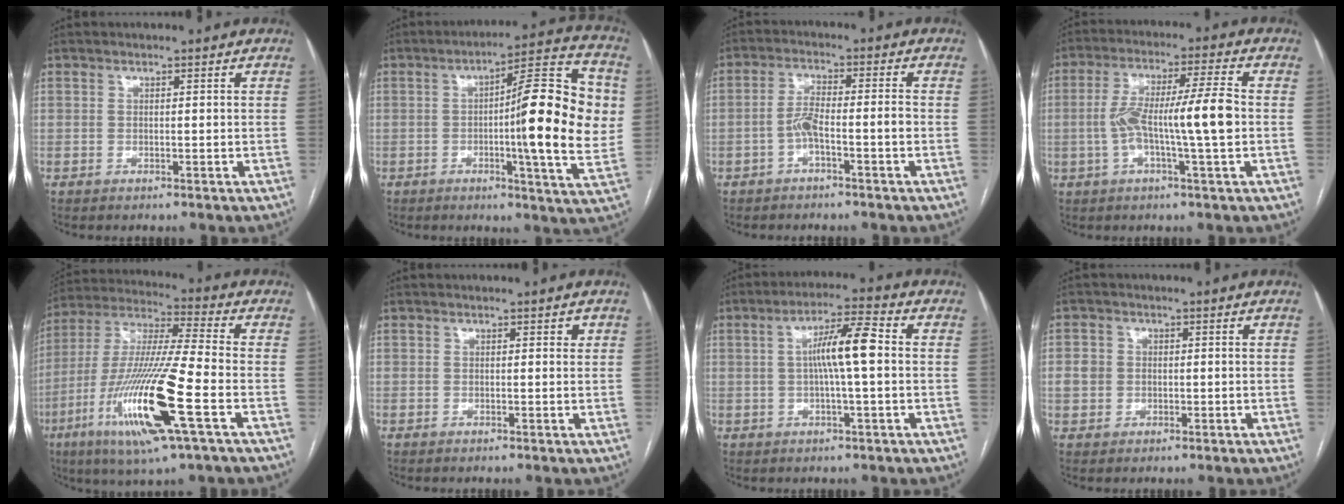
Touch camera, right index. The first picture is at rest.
{"total": 17.9, "force": [0.6, 1.9, 17.8], "torque": [-0.240, 0.018, 0.001]}
{"total": 4.7, "force": [-1.9, 0.6, 4.3], "torque": [-0.086, 0.017, -0.034]}
{"total": 11.3, "force": [-1.2, 0.3, 11.3], "torque": [-0.208, 0.018, -0.026]}
{"total": 20.1, "force": [-7.2, 1.1, 18.7], "torque": [-0.400, -0.031, -0.137]}
{"total": 0.7, "force": [0.4, 0.4, 0.4], "torque": [-0.002, 0.002, 0.001]}
{"total": 8.0, "force": [0.5, 0.6, 7.9], "torque": [-0.143, 0.016, 0.004]}
{"total": 3.3, "force": [0.0, 3.1, 1.1], "torque": [-0.023, 0.014, 0.003]}